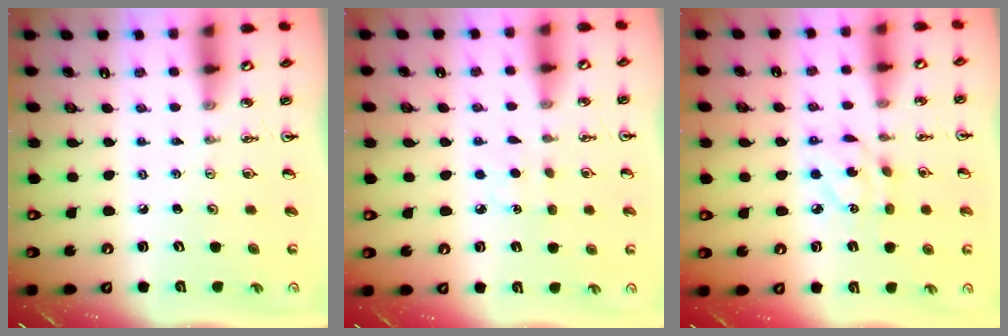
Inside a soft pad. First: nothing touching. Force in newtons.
{"total": 3.6, "press": 3.6, "slide": 0.5}
{"total": 6.3, "press": 6.3, "slide": 0.1}